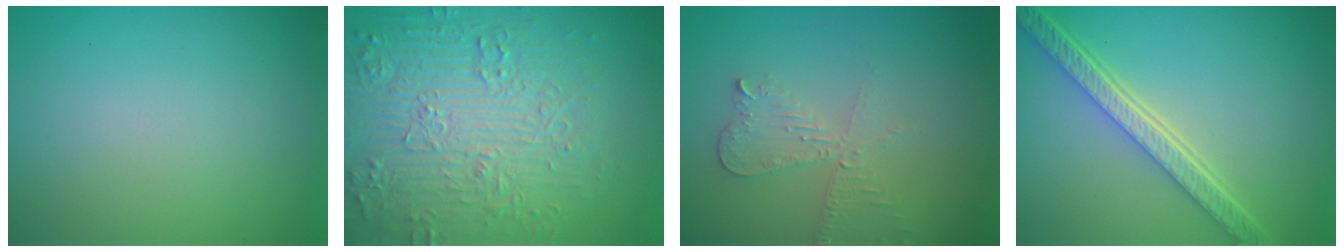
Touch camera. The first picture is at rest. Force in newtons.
{"total": 8.3, "press": 6.5, "slide": 5.3}
{"total": 2.8, "press": 2.6, "slide": 0.9}
{"total": 5.8, "press": 4.4, "slide": 3.7}